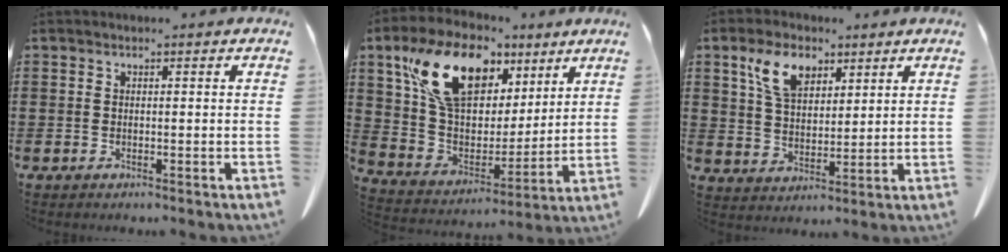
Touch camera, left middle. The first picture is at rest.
{"total": 16.4, "force": [9.0, 9.5, 9.9], "torque": [-0.234, 0.001, 0.167]}
{"total": 7.8, "force": [4.5, 4.5, 4.5], "torque": [-0.097, 0.011, 0.084]}